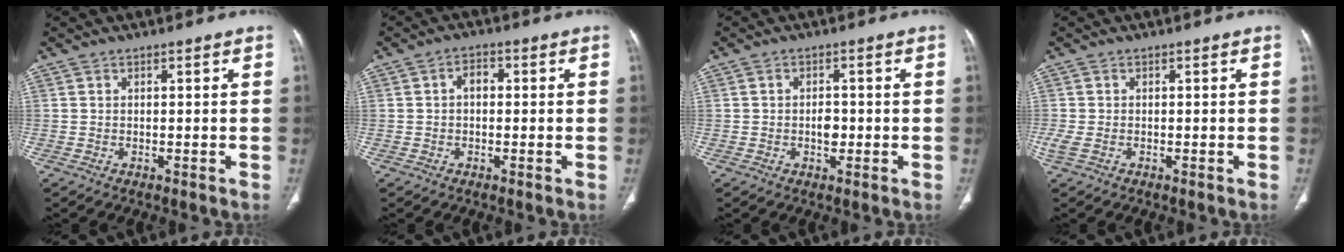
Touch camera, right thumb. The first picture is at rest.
{"total": 2.8, "force": [0.1, 1.9, 2.1], "torque": [-0.026, 0.013, -0.004]}
{"total": 2.6, "force": [-0.4, 1.8, 1.9], "torque": [-0.022, 0.004, -0.008]}
{"total": 1.9, "force": [-0.6, 1.1, 1.4], "torque": [-0.052, 0.001, -0.011]}